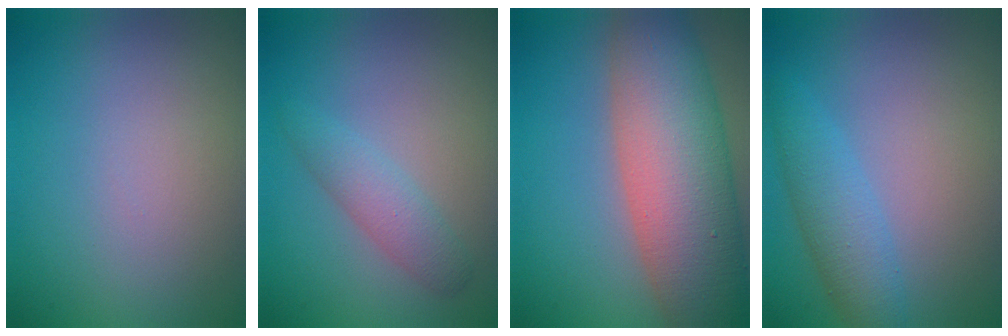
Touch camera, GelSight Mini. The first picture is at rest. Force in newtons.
{"total": 2.4, "press": 2.4, "slide": 0.1}
{"total": 11.8, "press": 11.8, "slide": 0.6}
{"total": 3.4, "press": 3.4, "slide": 0.1}